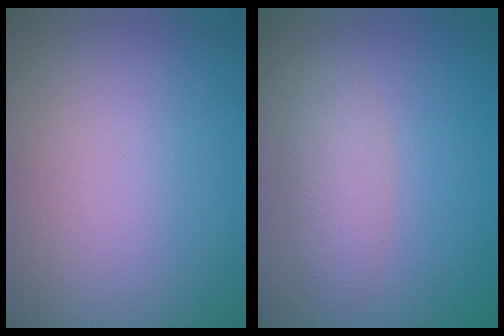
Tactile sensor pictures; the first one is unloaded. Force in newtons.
{"total": 2.3, "press": 2.3, "slide": 0.2}